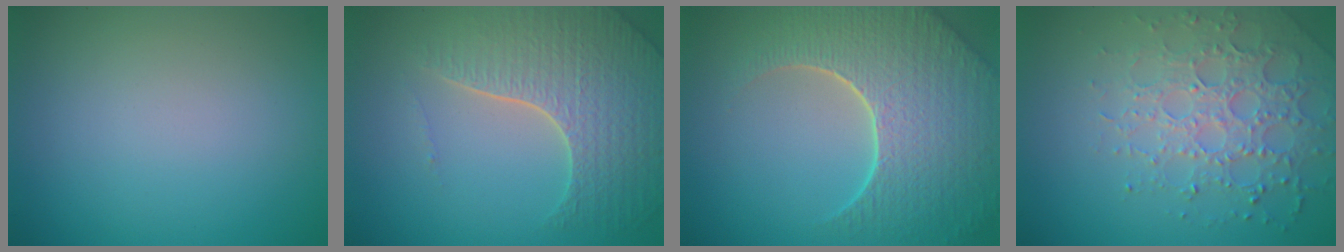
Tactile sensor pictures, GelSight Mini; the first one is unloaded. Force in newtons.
{"total": 6.7, "press": 5.1, "slide": 4.3}
{"total": 8.7, "press": 6.0, "slide": 6.3}
{"total": 3.9, "press": 3.9, "slide": 0.6}